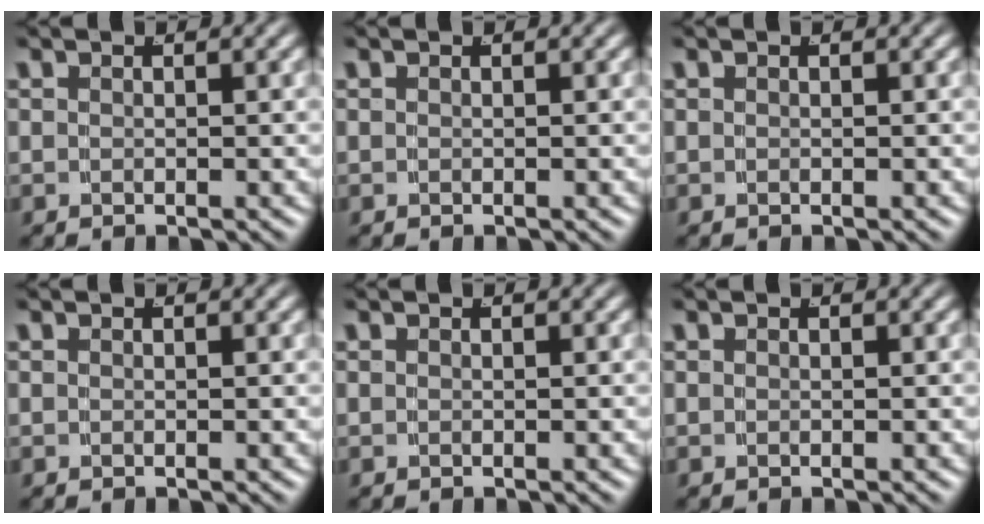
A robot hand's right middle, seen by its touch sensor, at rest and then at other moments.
{"total": 0.0}
{"total": 0.0}
{"total": 0.0}
{"total": 0.0}
{"total": 0.0}